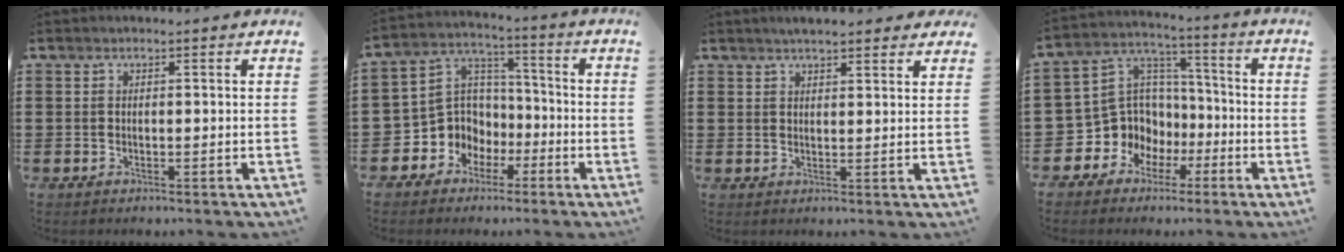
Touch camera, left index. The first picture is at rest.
{"total": 7.3, "force": [-2.5, 6.9, 0.6], "torque": [-0.054, 0.002, -0.051]}
{"total": 2.9, "force": [2.6, 0.5, 1.2], "torque": [-0.030, 0.004, 0.047]}
{"total": 8.9, "force": [-2.6, 8.4, 1.2], "torque": [-0.076, -0.004, -0.045]}